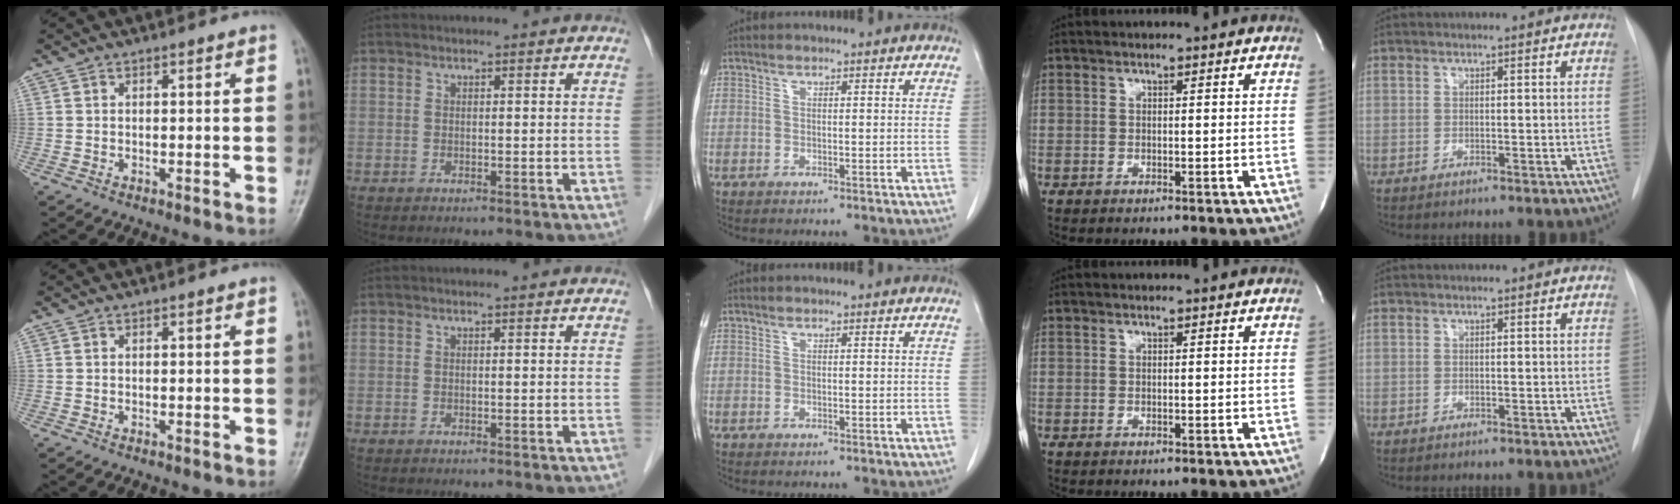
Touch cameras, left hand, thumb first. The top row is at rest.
{}